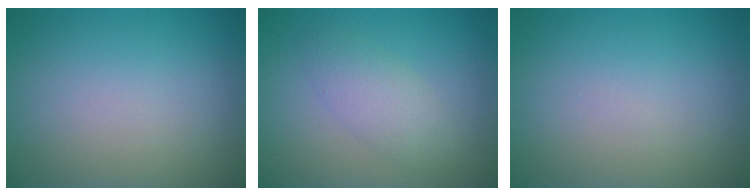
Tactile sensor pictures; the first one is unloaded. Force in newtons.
{"total": 2.7, "press": 2.7, "slide": 0.2}
{"total": 0.0}